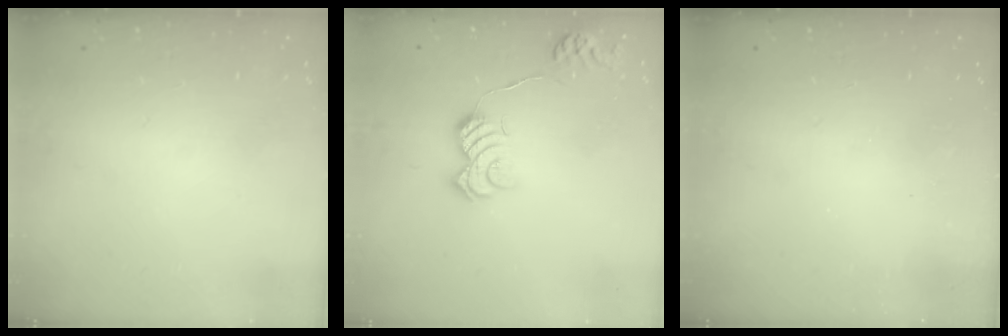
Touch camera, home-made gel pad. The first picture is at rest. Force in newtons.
{"total": 11.1, "press": 11.0, "slide": 1.0}
{"total": 2.4, "press": 2.3, "slide": 0.8}